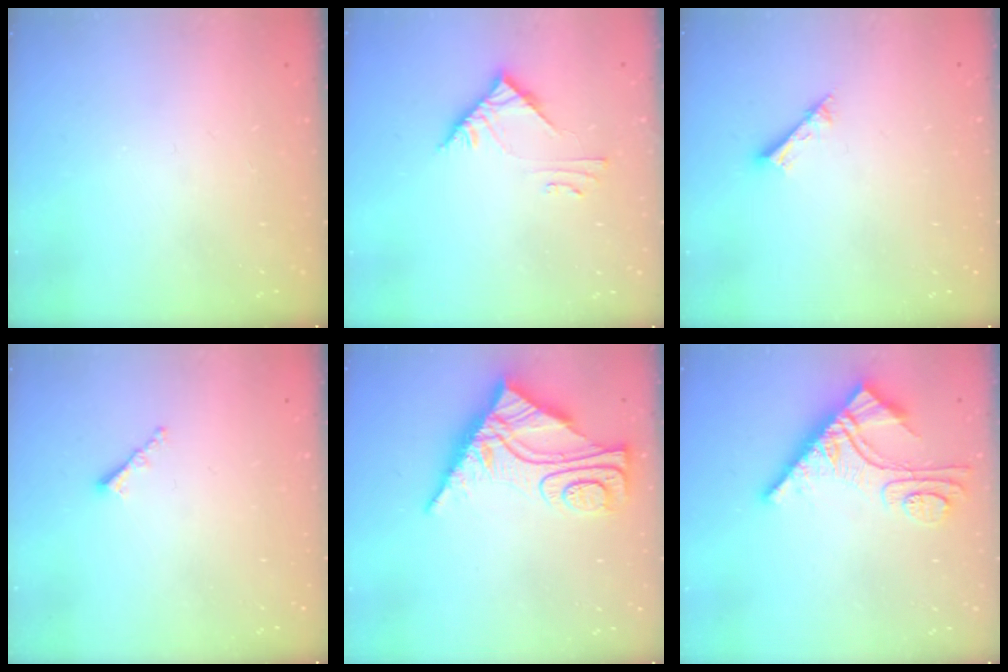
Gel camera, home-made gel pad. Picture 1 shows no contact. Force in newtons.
{"total": 5.2, "press": 5.2, "slide": 0.5}
{"total": 2.6, "press": 2.6, "slide": 0.1}
{"total": 1.2, "press": 1.1, "slide": 0.5}
{"total": 12.3, "press": 12.2, "slide": 1.2}
{"total": 11.3, "press": 11.2, "slide": 1.2}